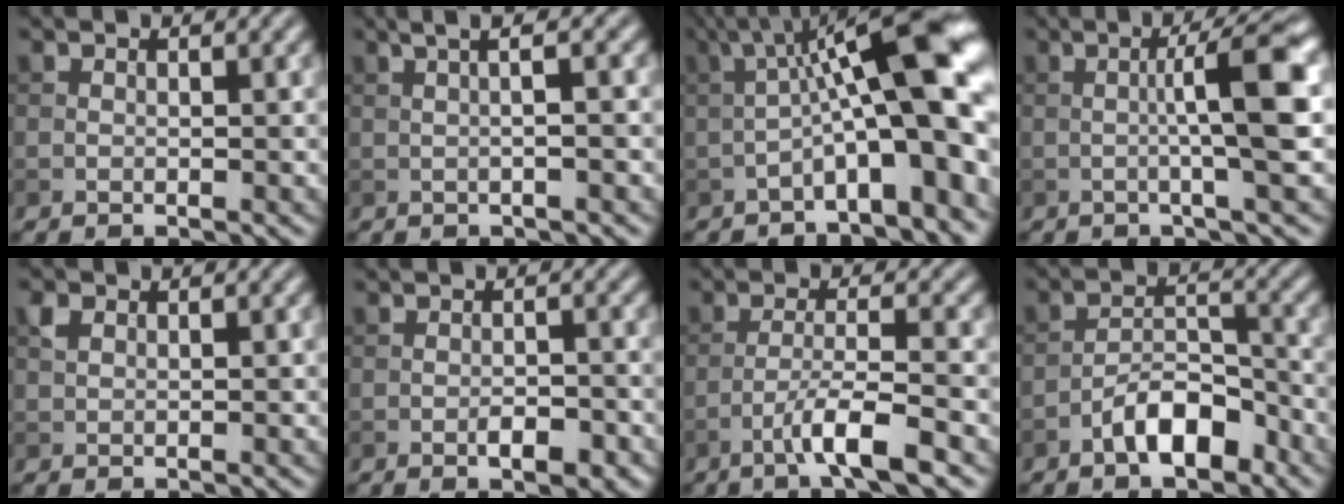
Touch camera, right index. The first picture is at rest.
{"total": 4.7, "force": [1.2, 2.0, 4.0], "torque": [-0.021, 0.024, -0.009]}
{"total": 12.0, "force": [-0.9, 2.2, 11.7], "torque": [-0.173, 0.039, -0.013]}
{"total": 6.0, "force": [0.1, 0.6, 6.0], "torque": [-0.088, 0.012, -0.002]}
{"total": 1.3, "force": [0.4, 0.9, 0.8], "torque": [-0.016, 0.002, 0.008]}
{"total": 2.8, "force": [-1.3, 1.0, 2.3], "torque": [-0.035, 0.000, -0.020]}
{"total": 4.9, "force": [-2.7, 0.5, 4.1], "torque": [-0.070, 0.008, -0.055]}
{"total": 4.9, "force": [-3.0, 2.0, 3.3], "torque": [-0.049, 0.013, -0.054]}